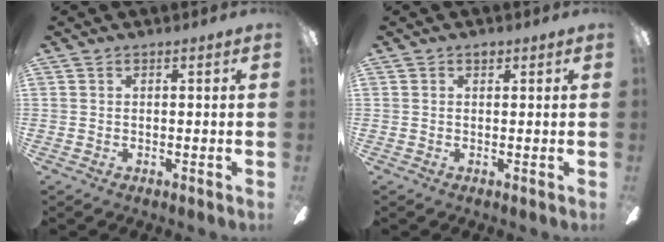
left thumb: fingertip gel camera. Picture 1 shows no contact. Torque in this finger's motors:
{"motor_torque": [-0.08, 0.08, 0.32, -0.47, 0.00]}